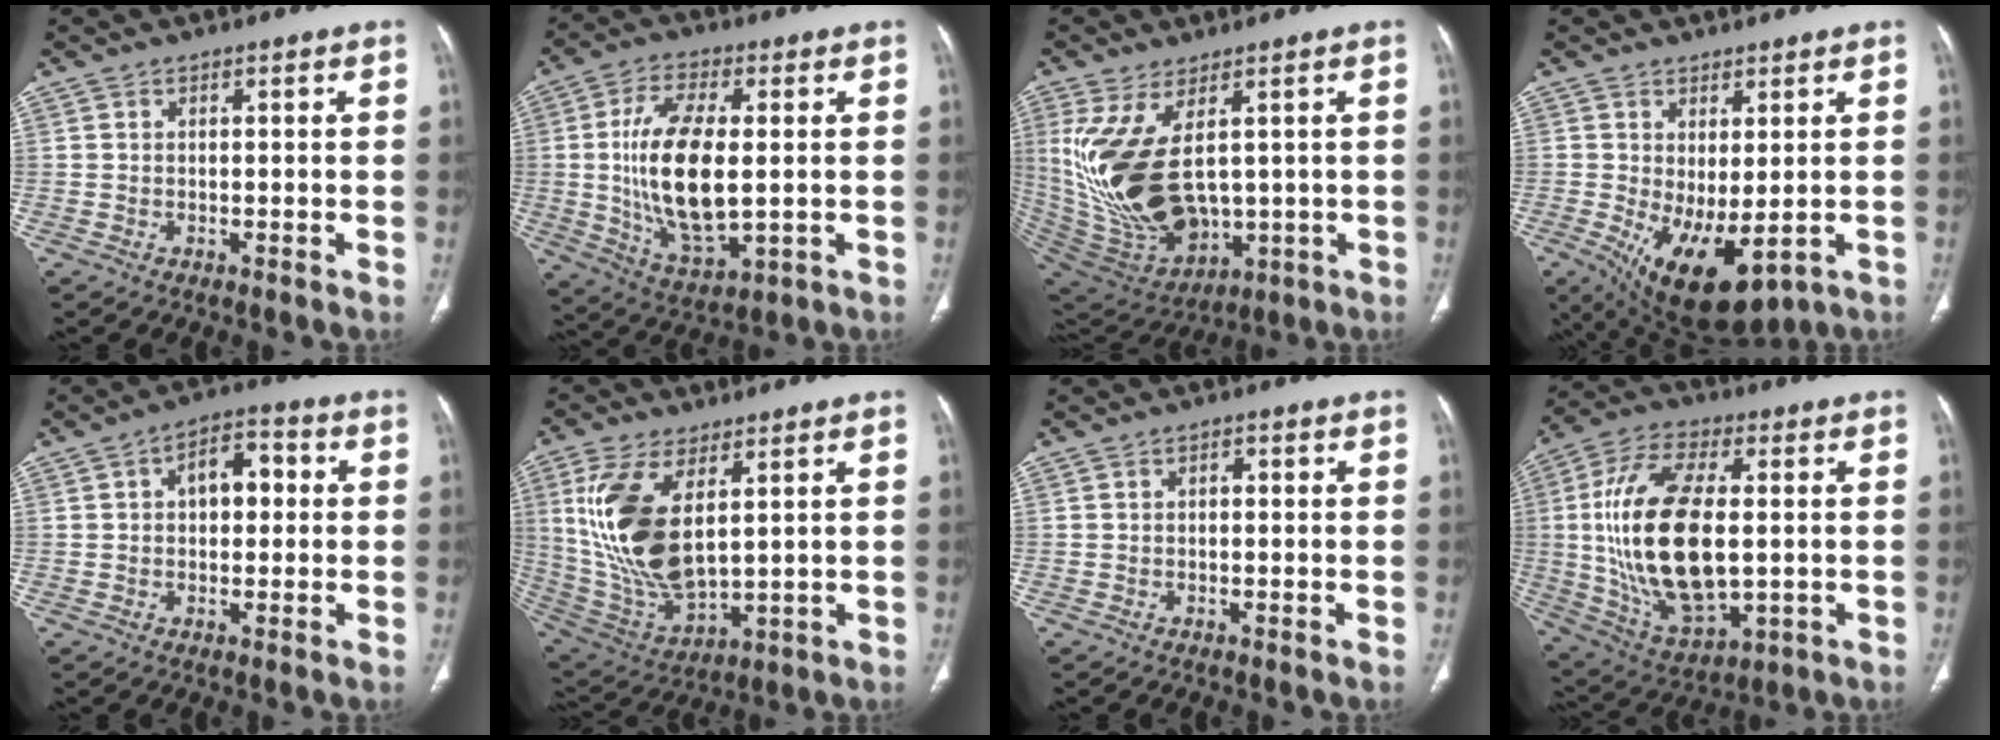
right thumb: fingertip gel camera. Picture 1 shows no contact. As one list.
[{"total": 17.1, "force": [0.2, 7.8, 15.2], "torque": [-0.288, -0.014, 0.013]}, {"total": 19.3, "force": [2.5, 10.4, 16.1], "torque": [-0.324, -0.025, 0.083]}, {"total": 12.0, "force": [-2.9, 5.4, 10.4], "torque": [-0.168, -0.017, -0.018]}, {"total": 7.9, "force": [1.3, 4.7, 6.2], "torque": [-0.071, 0.020, 0.014]}, {"total": 17.6, "force": [4.7, 8.4, 14.8], "torque": [-0.301, -0.024, 0.110]}, {"total": 1.2, "force": [0.2, 0.7, 1.0], "torque": [-0.018, 0.007, 0.003]}, {"total": 23.4, "force": [0.3, 11.7, 20.2], "torque": [-0.396, -0.004, 0.019]}]